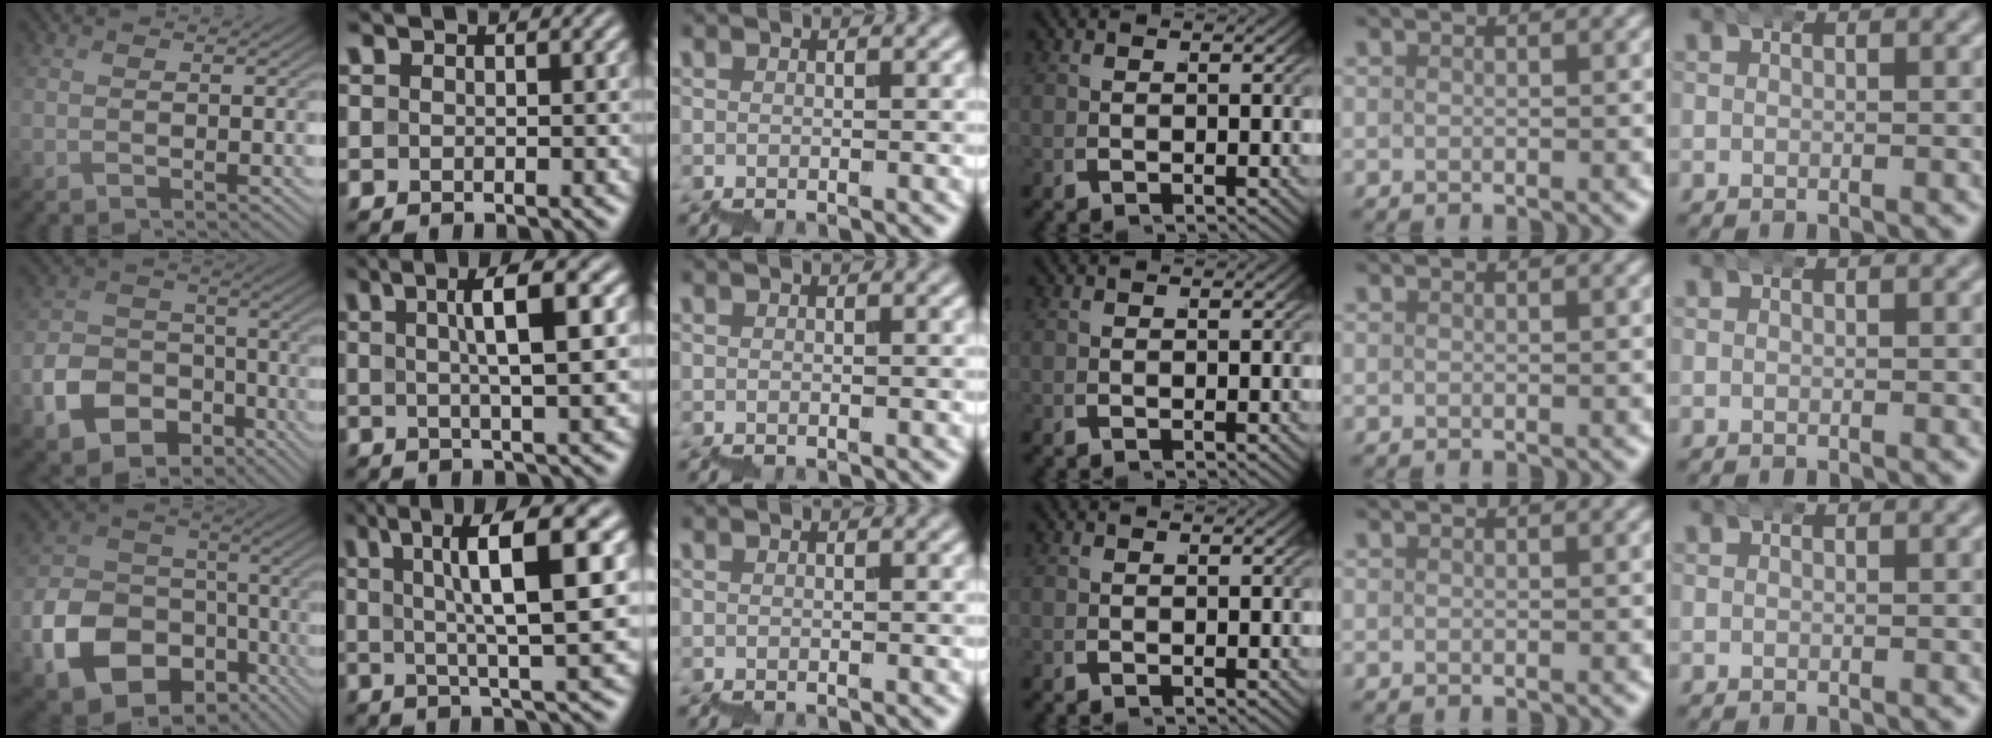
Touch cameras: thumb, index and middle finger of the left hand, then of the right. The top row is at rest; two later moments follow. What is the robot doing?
{"motion": "wrap", "object": "bubble wrap"}